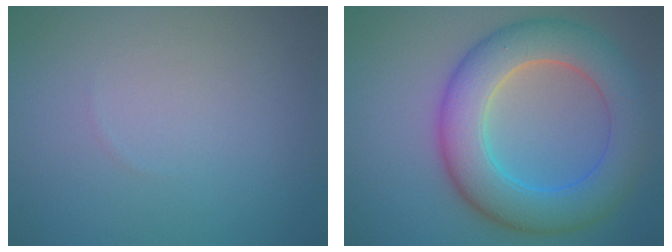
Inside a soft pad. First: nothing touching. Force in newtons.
{"total": 8.3, "press": 8.3, "slide": 0.2}